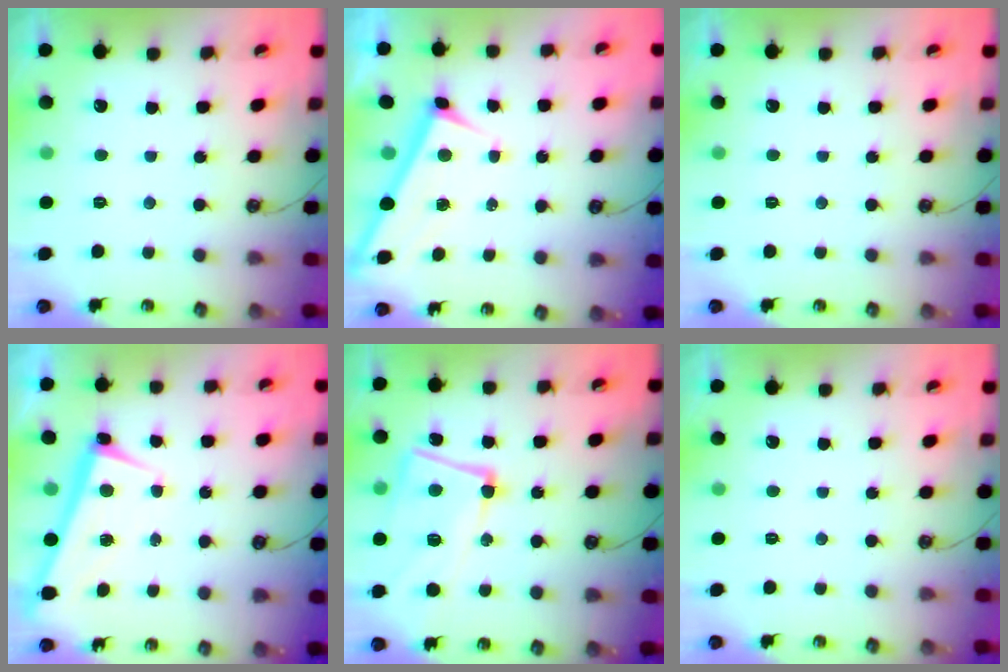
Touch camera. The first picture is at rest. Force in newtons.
{"total": 1.4, "press": 1.3, "slide": 0.5}
{"total": 0.0}
{"total": 1.0, "press": 0.8, "slide": 0.5}
{"total": 10.3, "press": 9.9, "slide": 2.6}
{"total": 0.0}